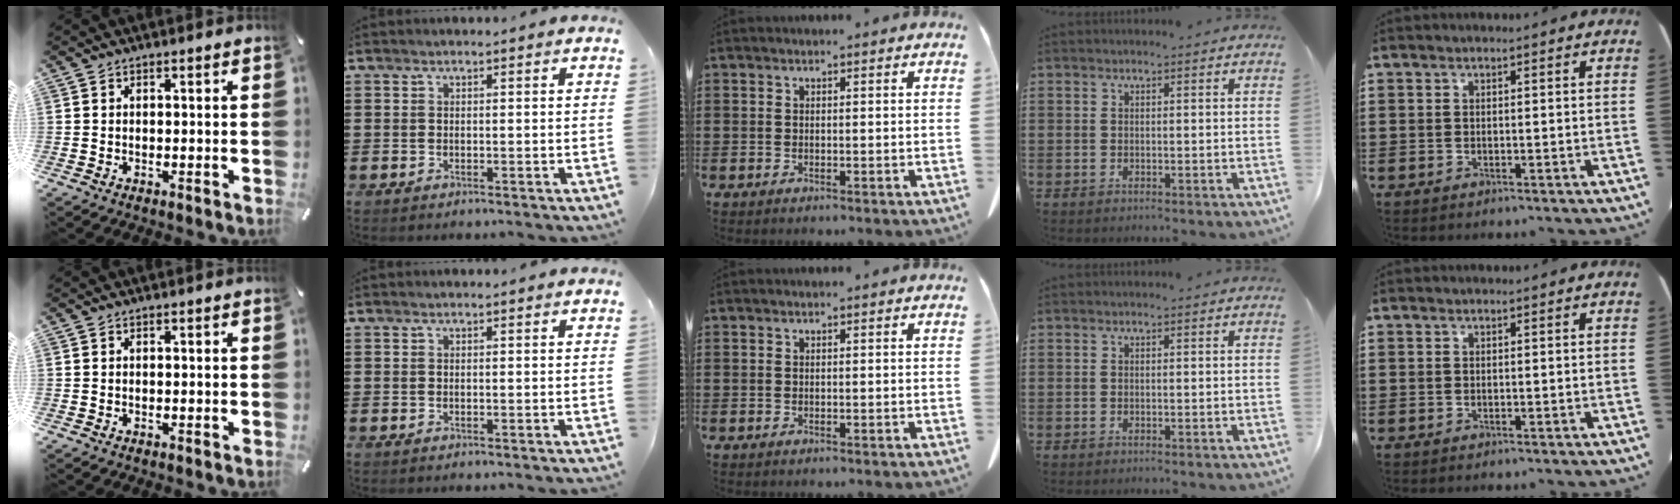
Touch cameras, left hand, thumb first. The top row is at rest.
{}